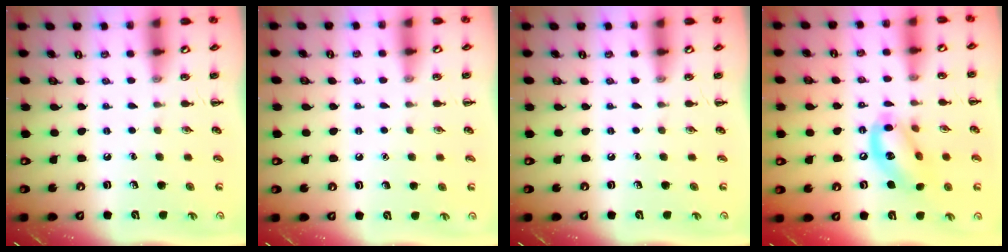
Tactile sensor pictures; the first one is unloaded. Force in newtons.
{"total": 1.5, "press": 1.4, "slide": 0.1}
{"total": 0.0}
{"total": 13.3, "press": 12.9, "slide": 3.2}